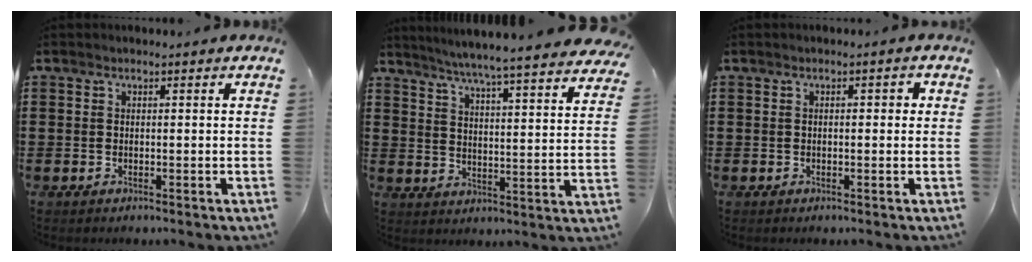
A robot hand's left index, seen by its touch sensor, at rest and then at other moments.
{"total": 5.1, "force": [4.8, -0.9, 1.4], "torque": [-0.050, -0.040, 0.076]}
{"total": 1.3, "force": [-0.1, 0.4, 1.3], "torque": [-0.023, 0.002, -0.003]}